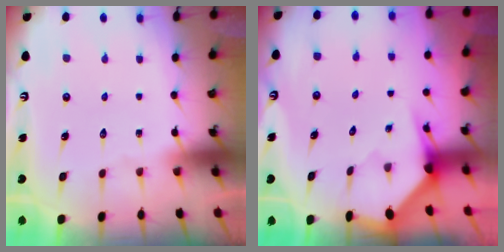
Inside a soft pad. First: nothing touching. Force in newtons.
{"total": 2.7, "press": 2.7, "slide": 0.2}